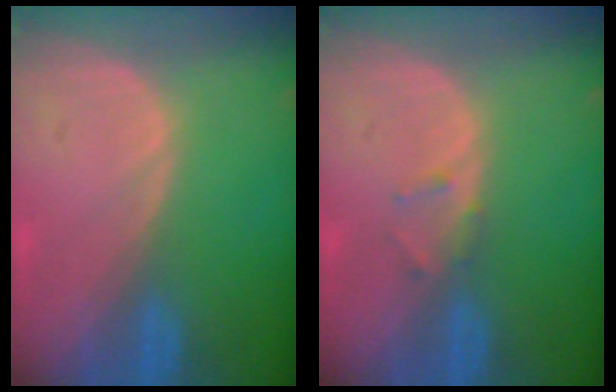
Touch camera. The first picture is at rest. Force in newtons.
{"total": 1.3, "press": 1.3, "slide": 0.4}